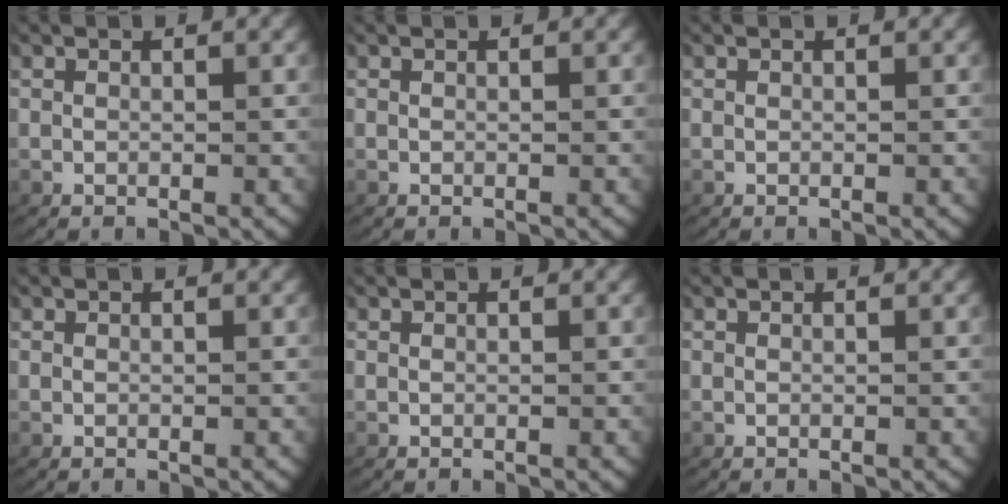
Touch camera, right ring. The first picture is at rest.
{"total": 0.0}
{"total": 0.0}
{"total": 0.0}
{"total": 0.0}
{"total": 0.0}